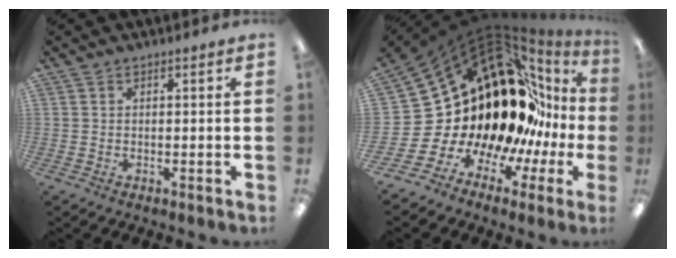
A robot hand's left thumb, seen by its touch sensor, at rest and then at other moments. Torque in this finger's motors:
{"motor_torque": [1.47, 3.53, 1.41, 1.36, 0.18]}